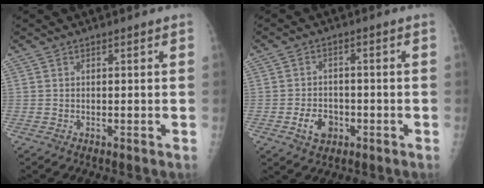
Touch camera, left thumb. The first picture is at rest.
{"total": 6.1, "force": [-2.5, 4.5, 3.2], "torque": [-0.038, 0.016, -0.039]}